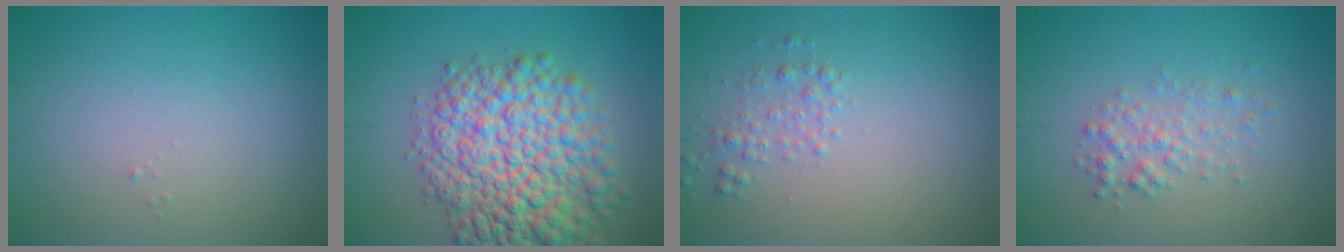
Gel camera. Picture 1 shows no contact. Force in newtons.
{"total": 10.6, "press": 10.6, "slide": 0.3}
{"total": 1.6, "press": 1.6, "slide": 0.1}
{"total": 2.0, "press": 2.0, "slide": 0.1}